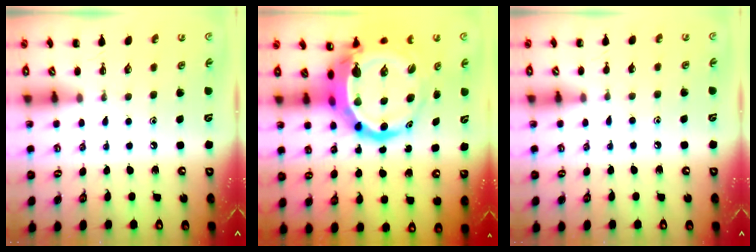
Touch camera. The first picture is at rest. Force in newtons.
{"total": 12.8, "press": 12.3, "slide": 3.6}
{"total": 2.9, "press": 2.6, "slide": 1.2}